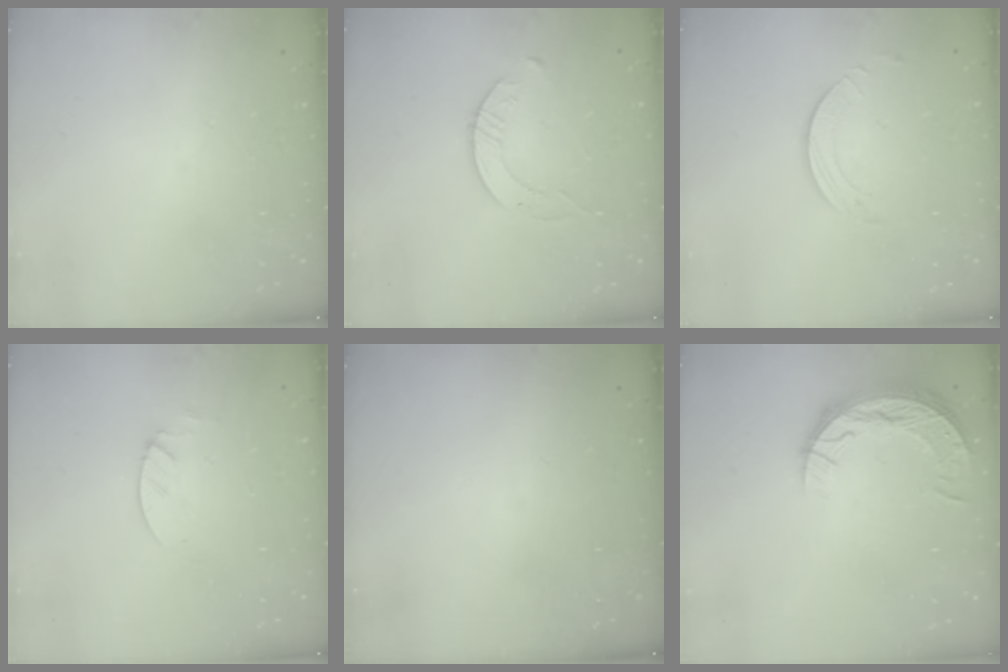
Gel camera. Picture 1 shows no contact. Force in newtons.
{"total": 3.1, "press": 3.1, "slide": 0.4}
{"total": 1.9, "press": 1.9, "slide": 0.1}
{"total": 2.1, "press": 2.1, "slide": 0.2}
{"total": 0.0}
{"total": 9.9, "press": 9.9, "slide": 0.7}